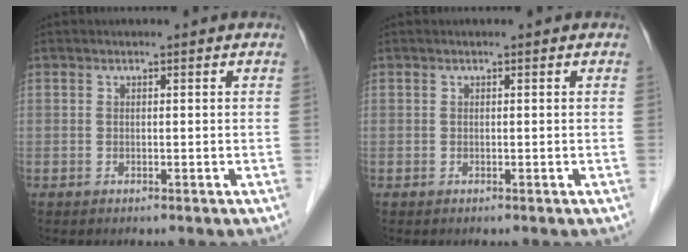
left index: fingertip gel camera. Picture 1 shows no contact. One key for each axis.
{"total": 0.0}